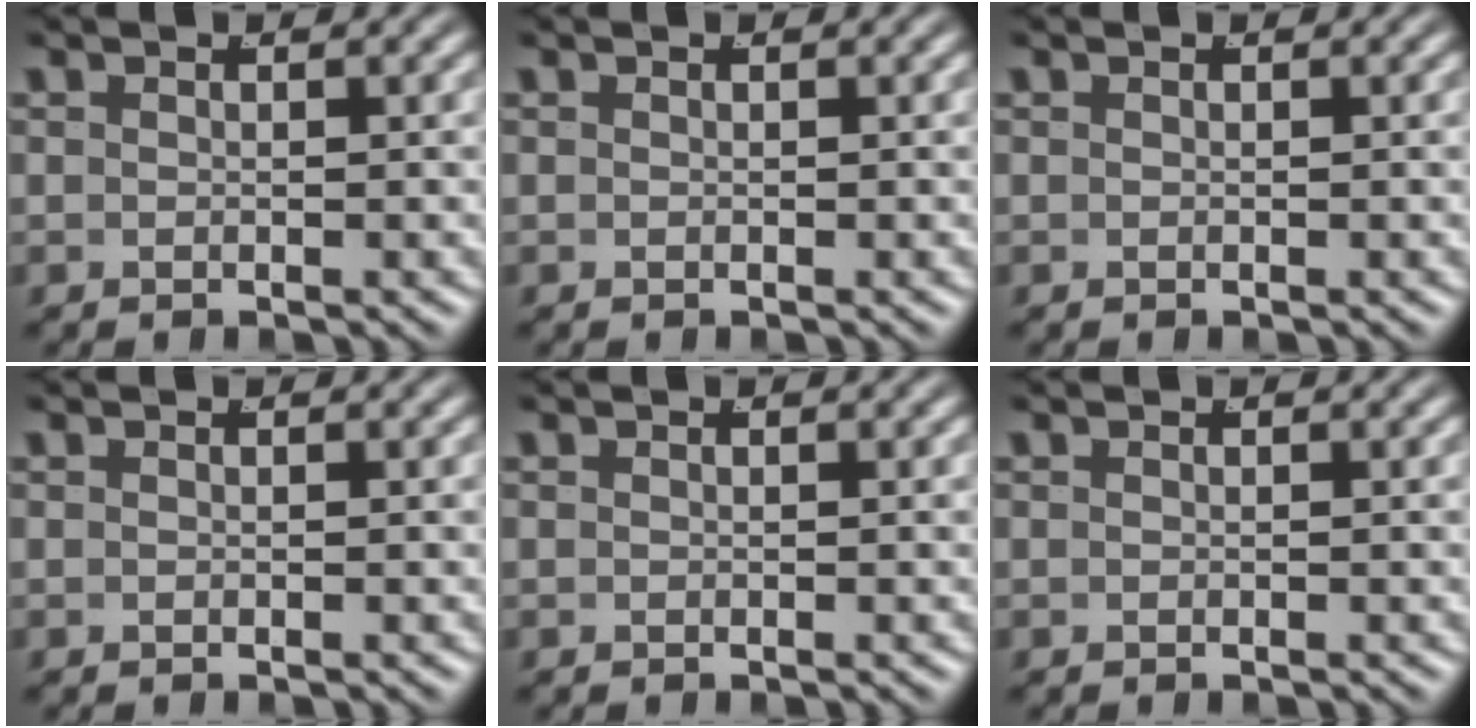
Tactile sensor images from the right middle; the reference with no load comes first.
{"total": 0.0}
{"total": 0.0}
{"total": 0.0}
{"total": 0.0}
{"total": 0.0}